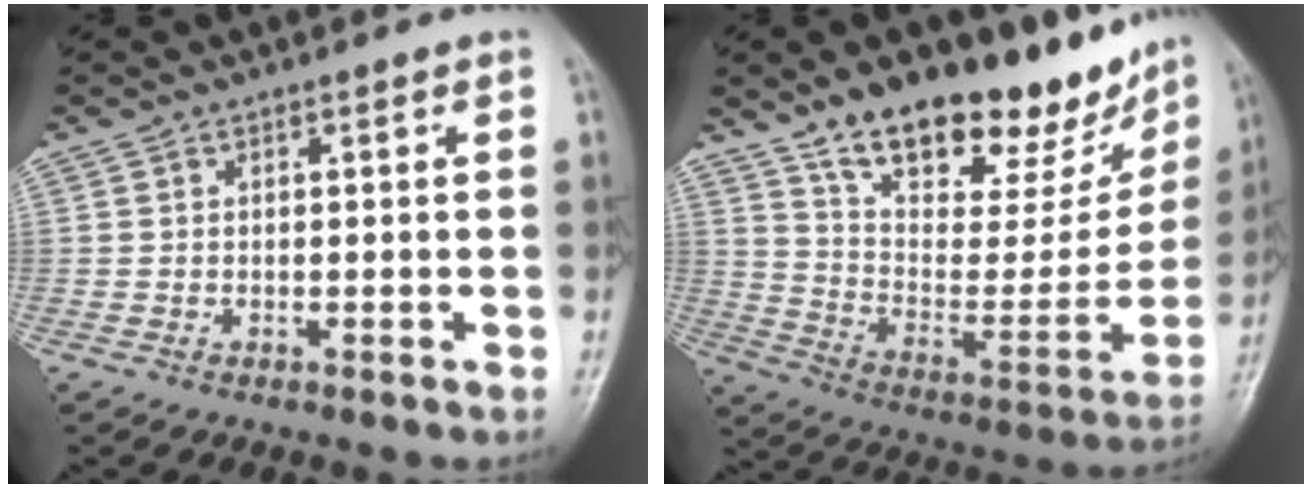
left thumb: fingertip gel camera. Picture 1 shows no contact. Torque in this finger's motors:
{"motor_torque": [0.92, 0.72, 1.50, -1.27, 0.32]}